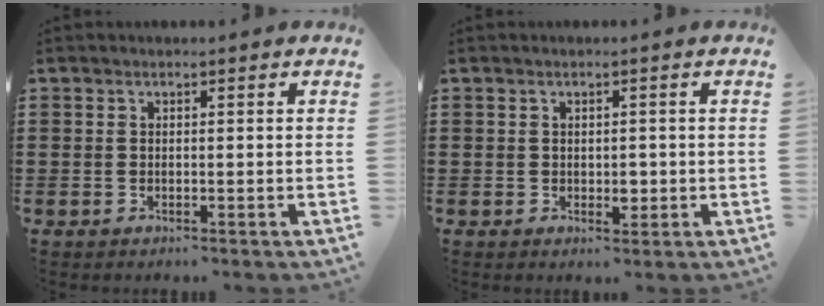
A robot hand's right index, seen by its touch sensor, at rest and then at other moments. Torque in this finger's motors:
{"motor_torque": [0.28, 0.07, 0.04, 0.03]}